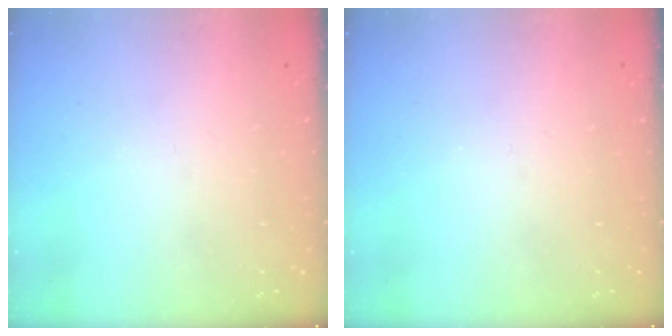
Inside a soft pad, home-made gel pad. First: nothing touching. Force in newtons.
{"total": 0.0}